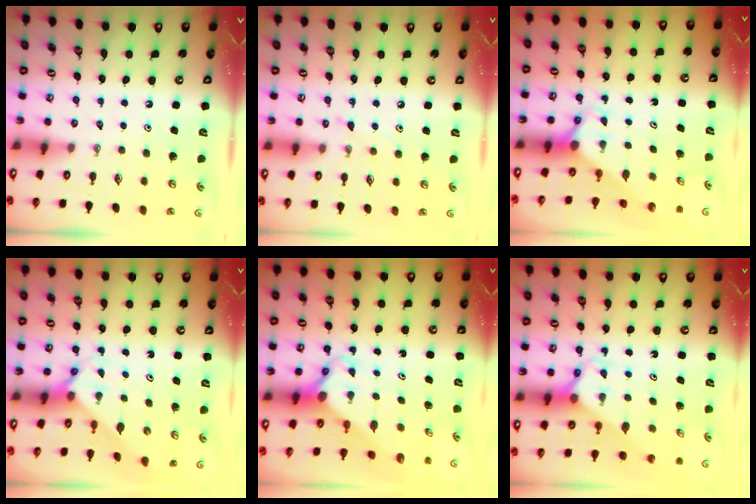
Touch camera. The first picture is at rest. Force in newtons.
{"total": 6.9, "press": 6.9, "slide": 0.8}
{"total": 2.9, "press": 2.9, "slide": 0.0}
{"total": 2.6, "press": 2.6, "slide": 0.3}
{"total": 3.0, "press": 3.0, "slide": 0.2}
{"total": 2.7, "press": 2.7, "slide": 0.1}